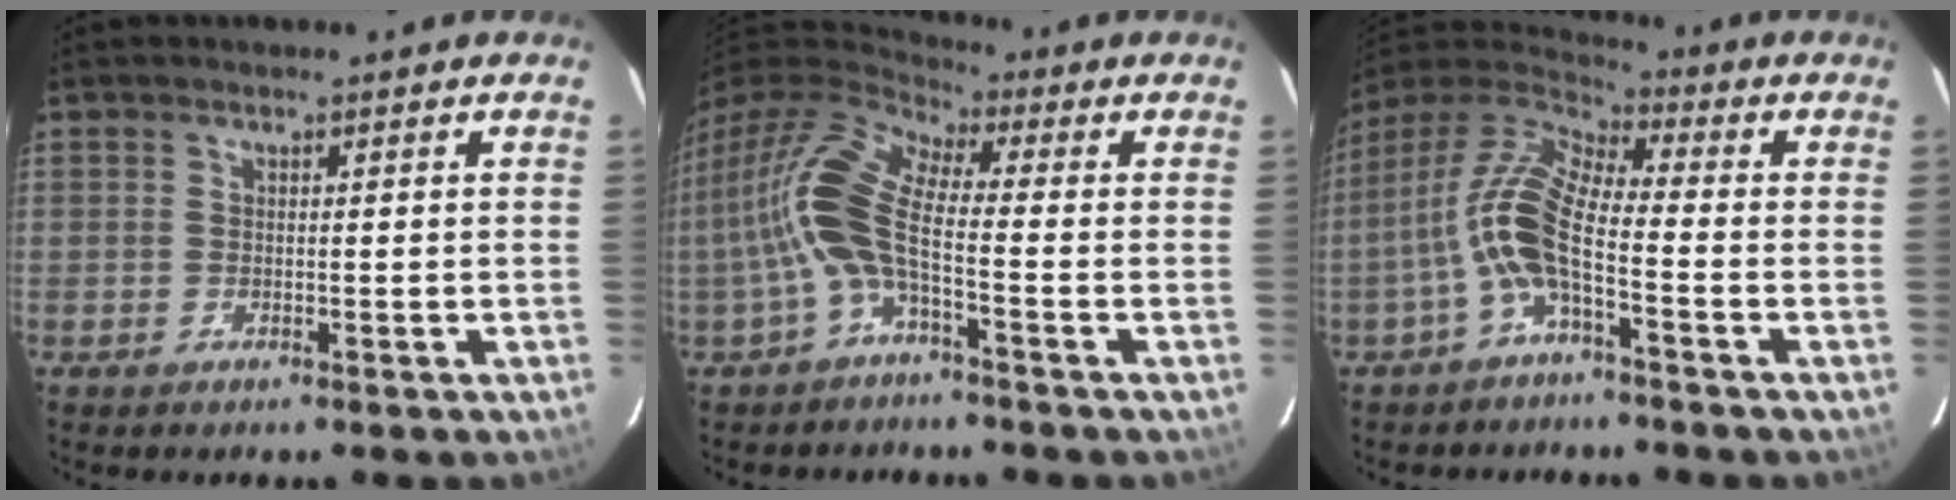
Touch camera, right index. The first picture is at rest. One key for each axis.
{"total": 13.3, "fx": -2.4, "fy": 3.9, "fz": 12.5, "tx": -0.258, "ty": 0.011, "tz": -0.055}
{"total": 11.3, "fx": -3.5, "fy": 3.3, "fz": 10.3, "tx": -0.219, "ty": 0.014, "tz": -0.073}